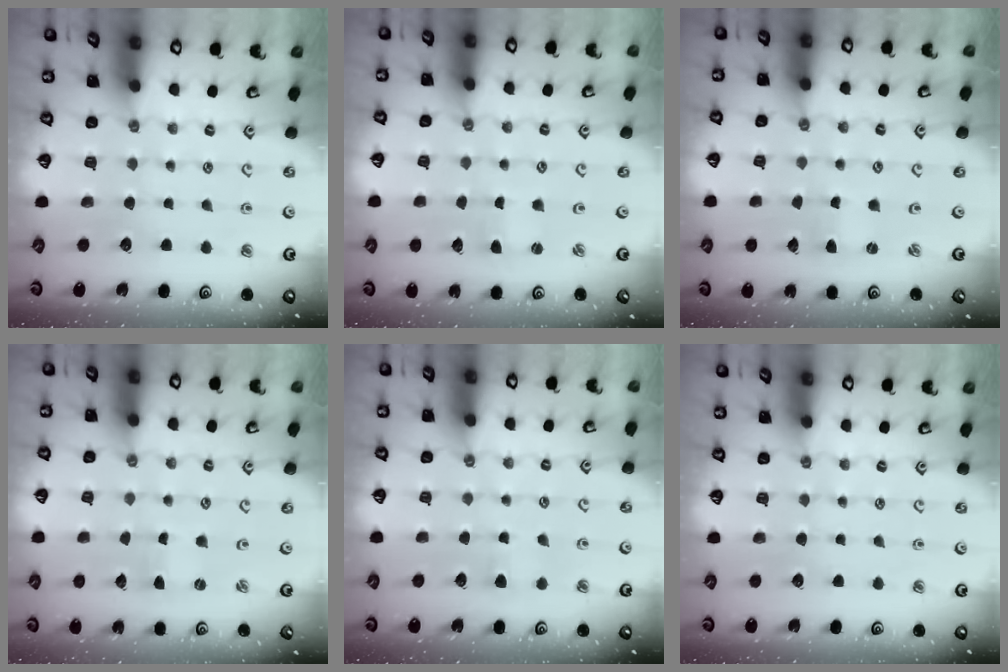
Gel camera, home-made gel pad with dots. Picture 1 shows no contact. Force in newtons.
{"total": 0.7, "press": 0.7, "slide": 0.2}
{"total": 0.0}
{"total": 0.0}
{"total": 4.1, "press": 4.1, "slide": 0.6}
{"total": 0.0}